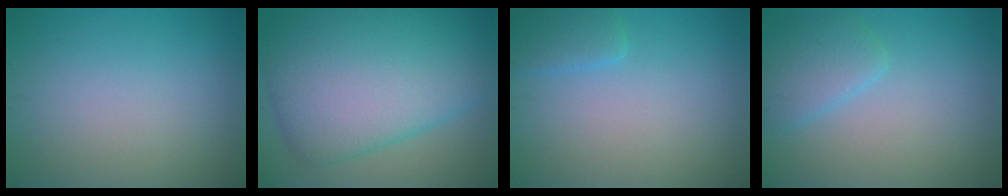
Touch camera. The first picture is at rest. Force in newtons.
{"total": 12.1, "press": 12.1, "slide": 0.3}
{"total": 1.9, "press": 1.8, "slide": 0.3}
{"total": 2.9, "press": 2.9, "slide": 0.1}